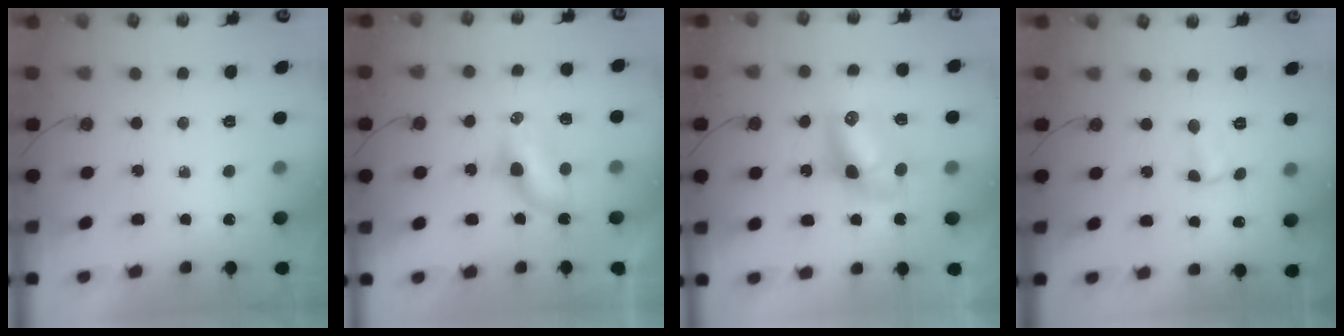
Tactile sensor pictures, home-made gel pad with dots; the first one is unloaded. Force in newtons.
{"total": 6.4, "press": 6.4, "slide": 0.3}
{"total": 9.8, "press": 9.7, "slide": 1.0}
{"total": 3.0, "press": 1.2, "slide": 2.7}